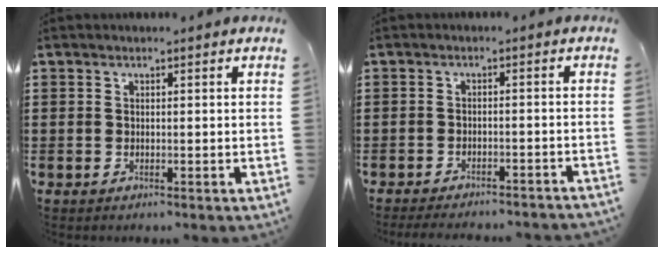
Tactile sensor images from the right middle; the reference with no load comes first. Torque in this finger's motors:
{"motor_torque": [2.14, 0.00, 0.13, 0.10]}